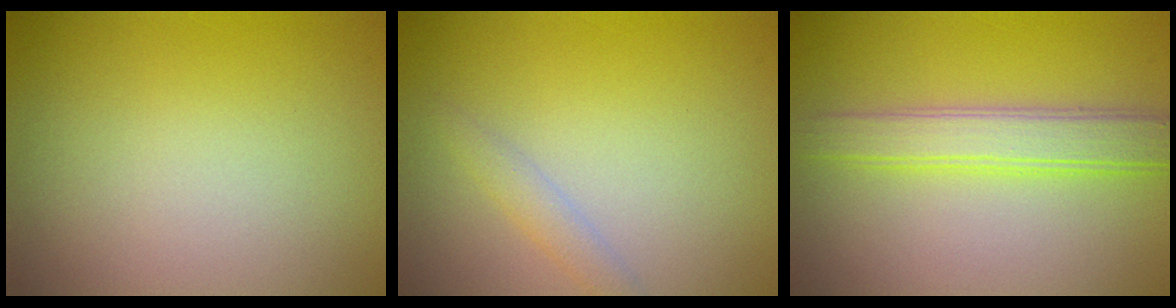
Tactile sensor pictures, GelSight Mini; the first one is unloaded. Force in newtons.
{"total": 1.4, "press": 1.4, "slide": 0.0}
{"total": 3.8, "press": 3.8, "slide": 0.1}